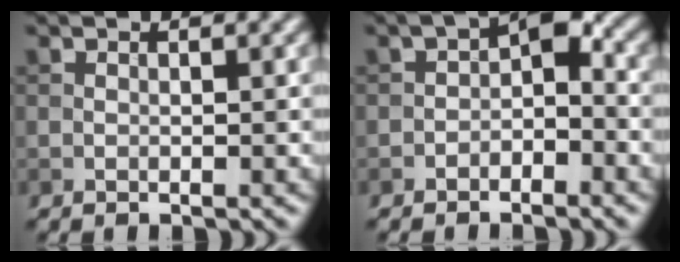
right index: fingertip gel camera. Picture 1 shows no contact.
{"total": 3.1, "force": [-1.1, 1.6, 2.4], "torque": [-0.027, 0.011, -0.026]}